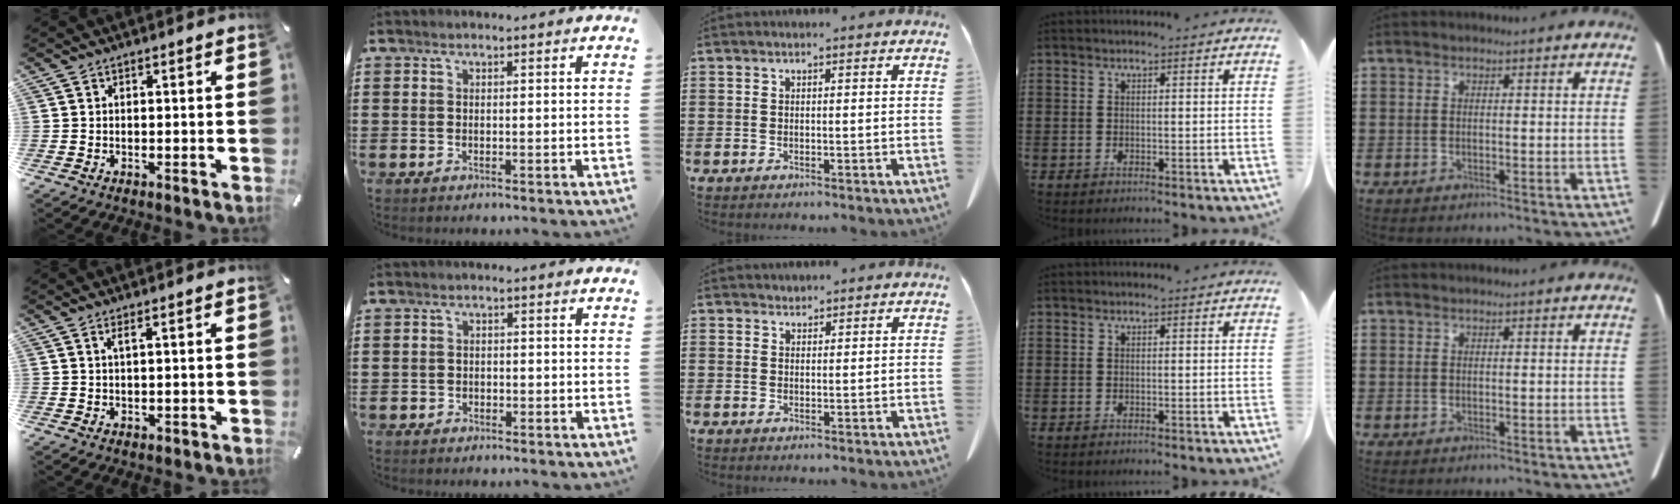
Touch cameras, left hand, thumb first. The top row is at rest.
{"thumb": {"total": 1.6, "force": [0.6, 0.4, 1.5], "torque": [-0.029, 0.001, 0.010]}, "index": {"total": 1.1, "force": [-0.7, 0.9, 0.0], "torque": [-0.006, 0.002, -0.018]}, "middle": {"total": 1.3, "force": [1.2, 0.5, -0.1], "torque": [-0.001, 0.001, 0.024]}}